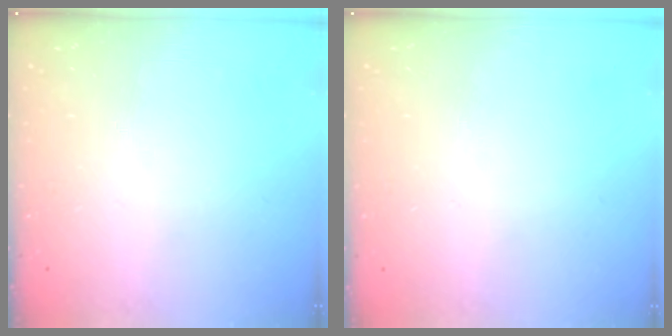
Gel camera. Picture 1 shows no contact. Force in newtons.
{"total": 0.6, "press": 0.6, "slide": 0.2}